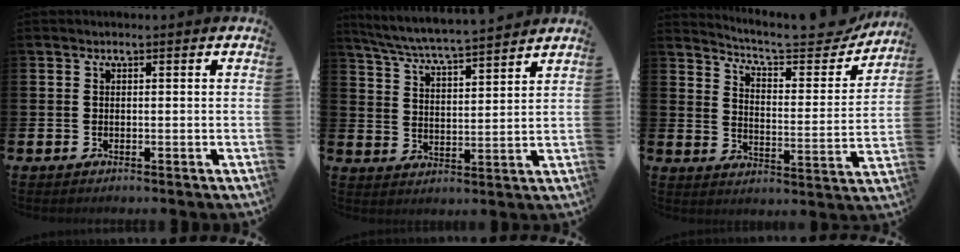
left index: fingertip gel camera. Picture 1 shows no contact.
{"total": 6.2, "force": [6.0, -0.2, 1.5], "torque": [-0.054, -0.043, 0.104]}
{"total": 7.0, "force": [6.6, 1.0, 2.1], "torque": [-0.058, -0.055, 0.108]}